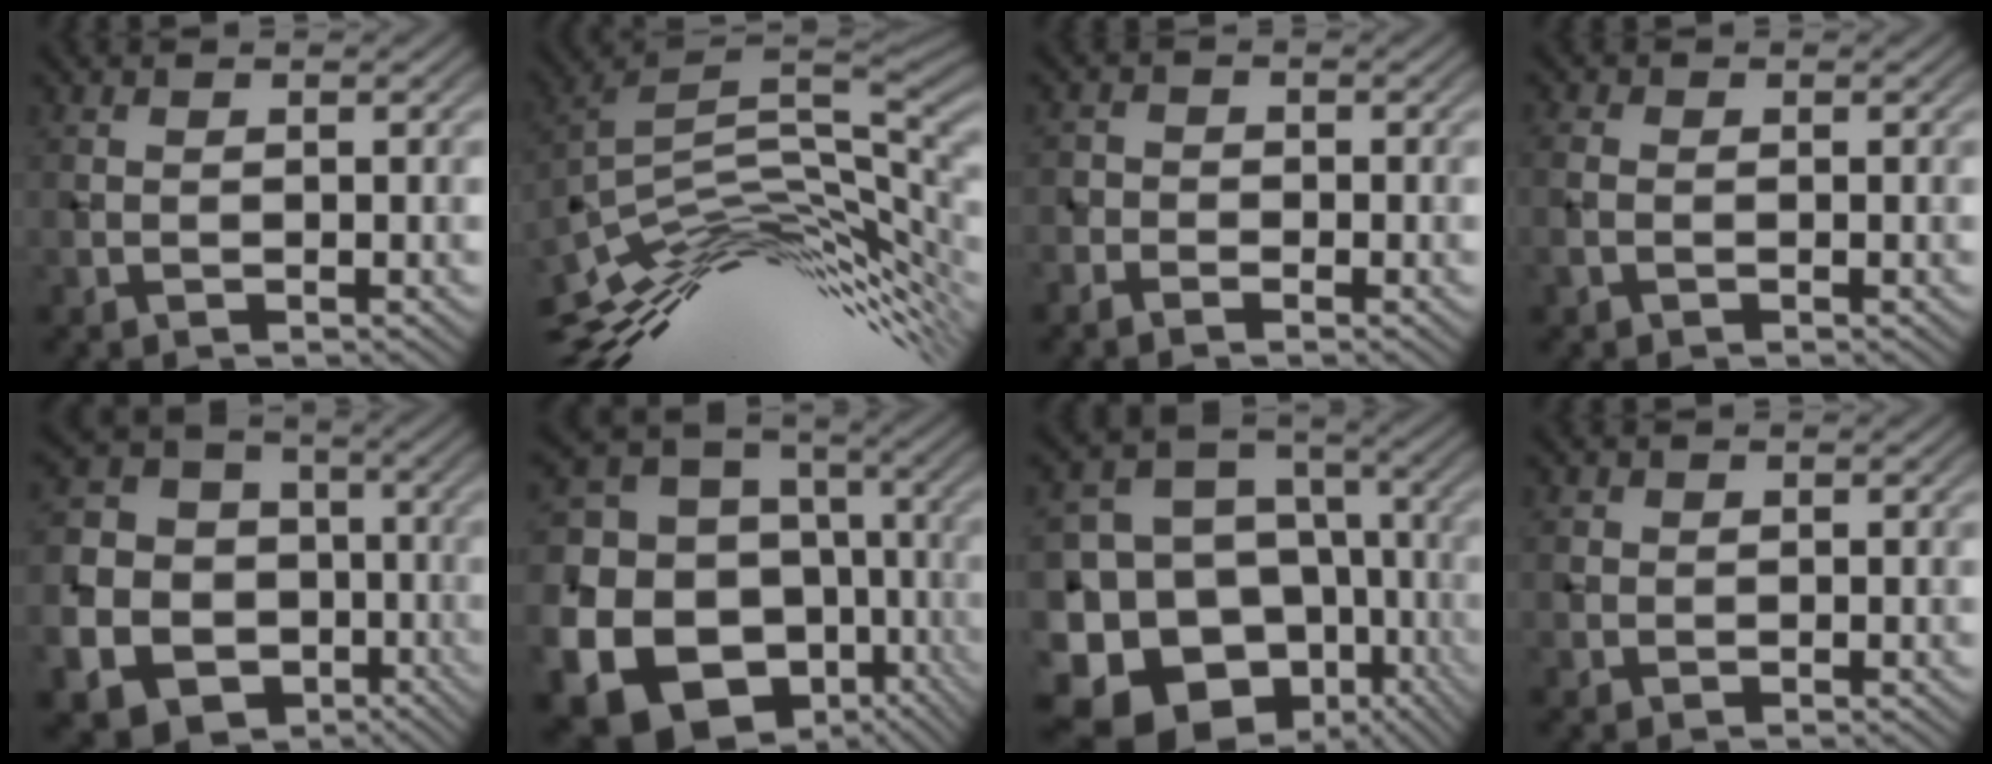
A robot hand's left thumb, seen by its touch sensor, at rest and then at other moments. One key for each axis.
{"total": 14.3, "fx": -4.2, "fy": 4.2, "fz": 13.0, "tx": -0.249, "ty": 0.005, "tz": -0.082}
{"total": 2.4, "fx": -1.6, "fy": 1.6, "fz": 0.7, "tx": -0.002, "ty": 0.001, "tz": -0.041}
{"total": 1.6, "fx": -0.6, "fy": 1.0, "fz": 1.0, "tx": -0.032, "ty": 0.001, "tz": -0.018}
{"total": 21.7, "fx": -7.9, "fy": 19.1, "fz": 6.7, "tx": -0.221, "ty": -0.056, "tz": -0.138}
{"total": 25.1, "fx": -8.9, "fy": 21.2, "fz": 9.9, "tx": -0.248, "ty": -0.047, "tz": -0.137}
{"total": 20.4, "fx": -9.5, "fy": 16.2, "fz": 7.9, "tx": -0.191, "ty": -0.050, "tz": -0.130}
{"total": 1.0, "fx": 0.2, "fy": 1.0, "fz": 0.2, "tx": -0.002, "ty": -0.003, "tz": 0.002}